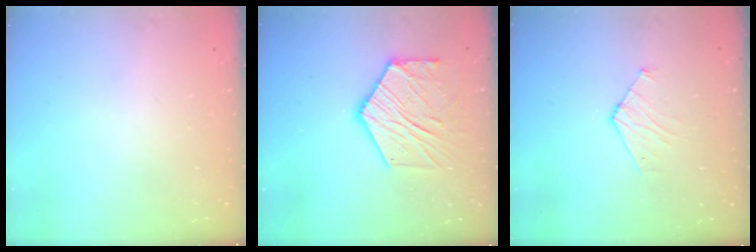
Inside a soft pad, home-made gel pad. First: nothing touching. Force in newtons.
{"total": 14.8, "press": 14.7, "slide": 1.4}
{"total": 4.7, "press": 4.7, "slide": 0.5}